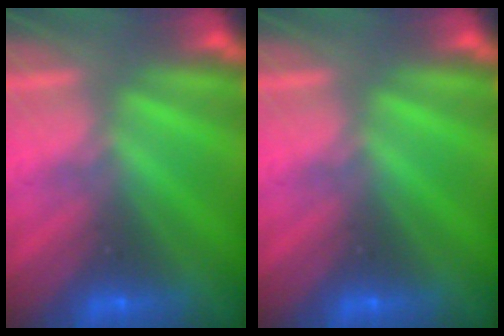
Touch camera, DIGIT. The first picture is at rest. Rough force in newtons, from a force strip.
{"total": 0.0}